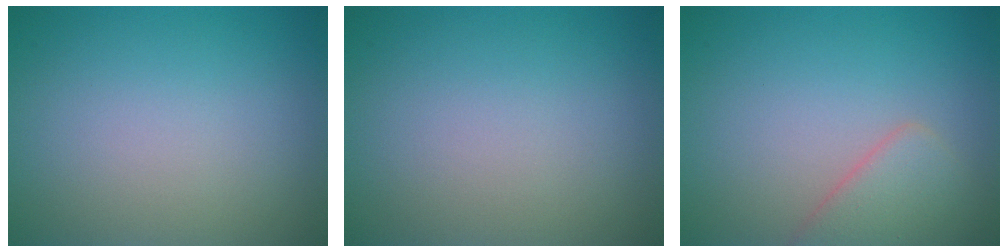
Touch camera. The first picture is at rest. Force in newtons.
{"total": 0.0}
{"total": 2.9, "press": 2.9, "slide": 0.1}